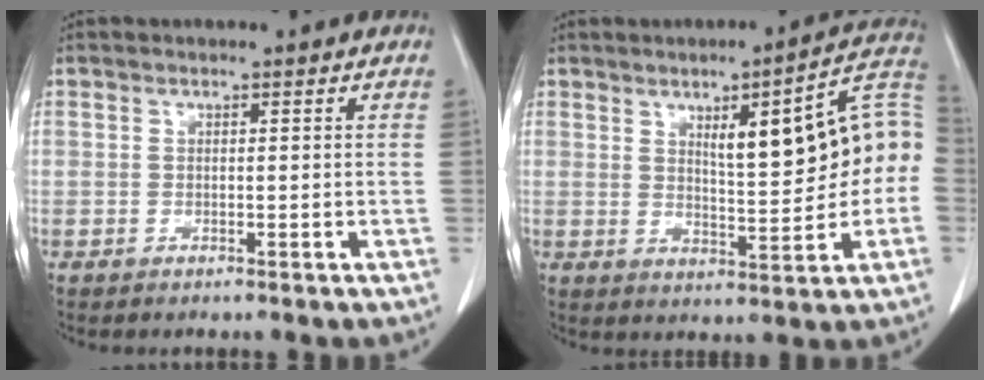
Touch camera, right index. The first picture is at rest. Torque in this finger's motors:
{"motor_torque": [0.71, 0.47, 0.63, 0.07]}